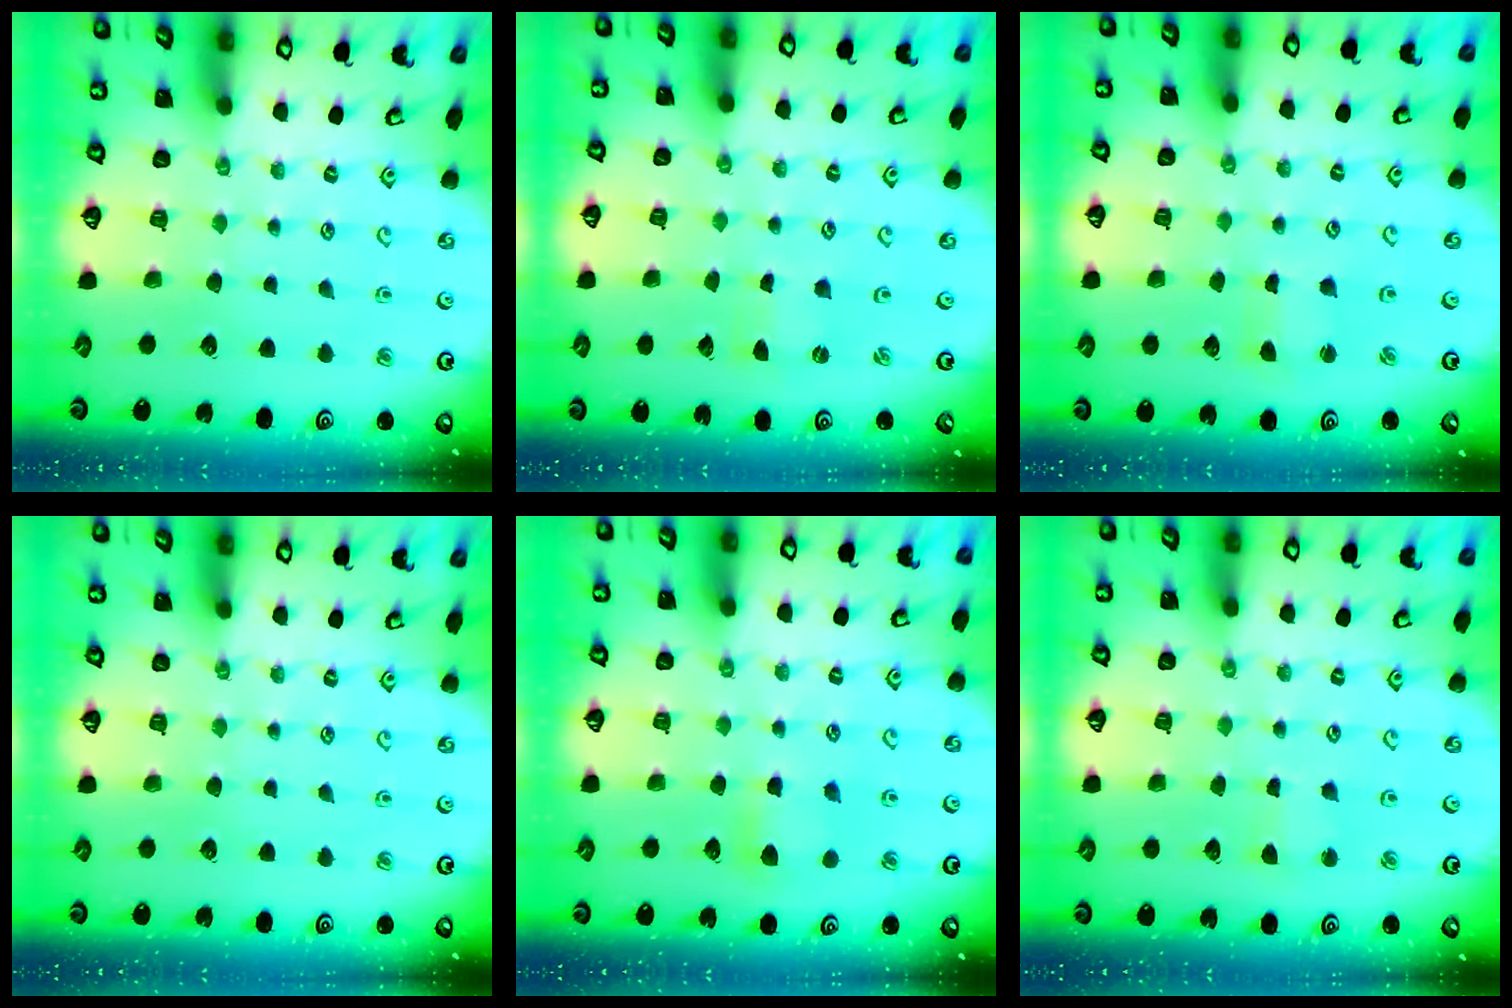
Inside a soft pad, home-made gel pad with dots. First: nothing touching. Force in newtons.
{"total": 0.0}
{"total": 1.9, "press": 1.9, "slide": 0.2}
{"total": 0.0}
{"total": 5.7, "press": 5.6, "slide": 0.9}
{"total": 2.5, "press": 2.5, "slide": 0.3}